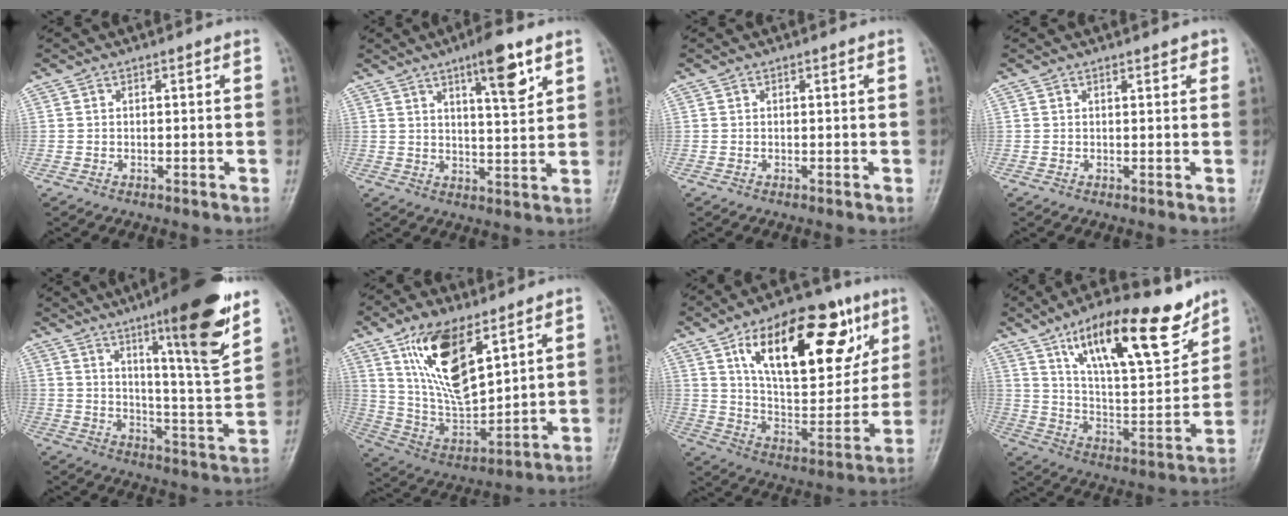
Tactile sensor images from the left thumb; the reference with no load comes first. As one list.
[{"total": 5.7, "force": [3.4, 1.9, 4.2], "torque": [-0.048, -0.020, 0.049]}, {"total": 0.0}, {"total": 1.4, "force": [1.0, 0.7, 0.8], "torque": [-0.002, -0.003, 0.010]}, {"total": 18.7, "force": [11.2, 2.3, 14.8], "torque": [-0.196, -0.066, 0.173]}, {"total": 17.2, "force": [8.6, 7.6, 12.8], "torque": [-0.210, -0.042, 0.173]}, {"total": 26.3, "force": [12.1, 12.6, 19.6], "torque": [-0.251, -0.025, 0.200]}, {"total": 22.5, "force": [13.9, 7.8, 16.0], "torque": [-0.218, -0.061, 0.238]}]